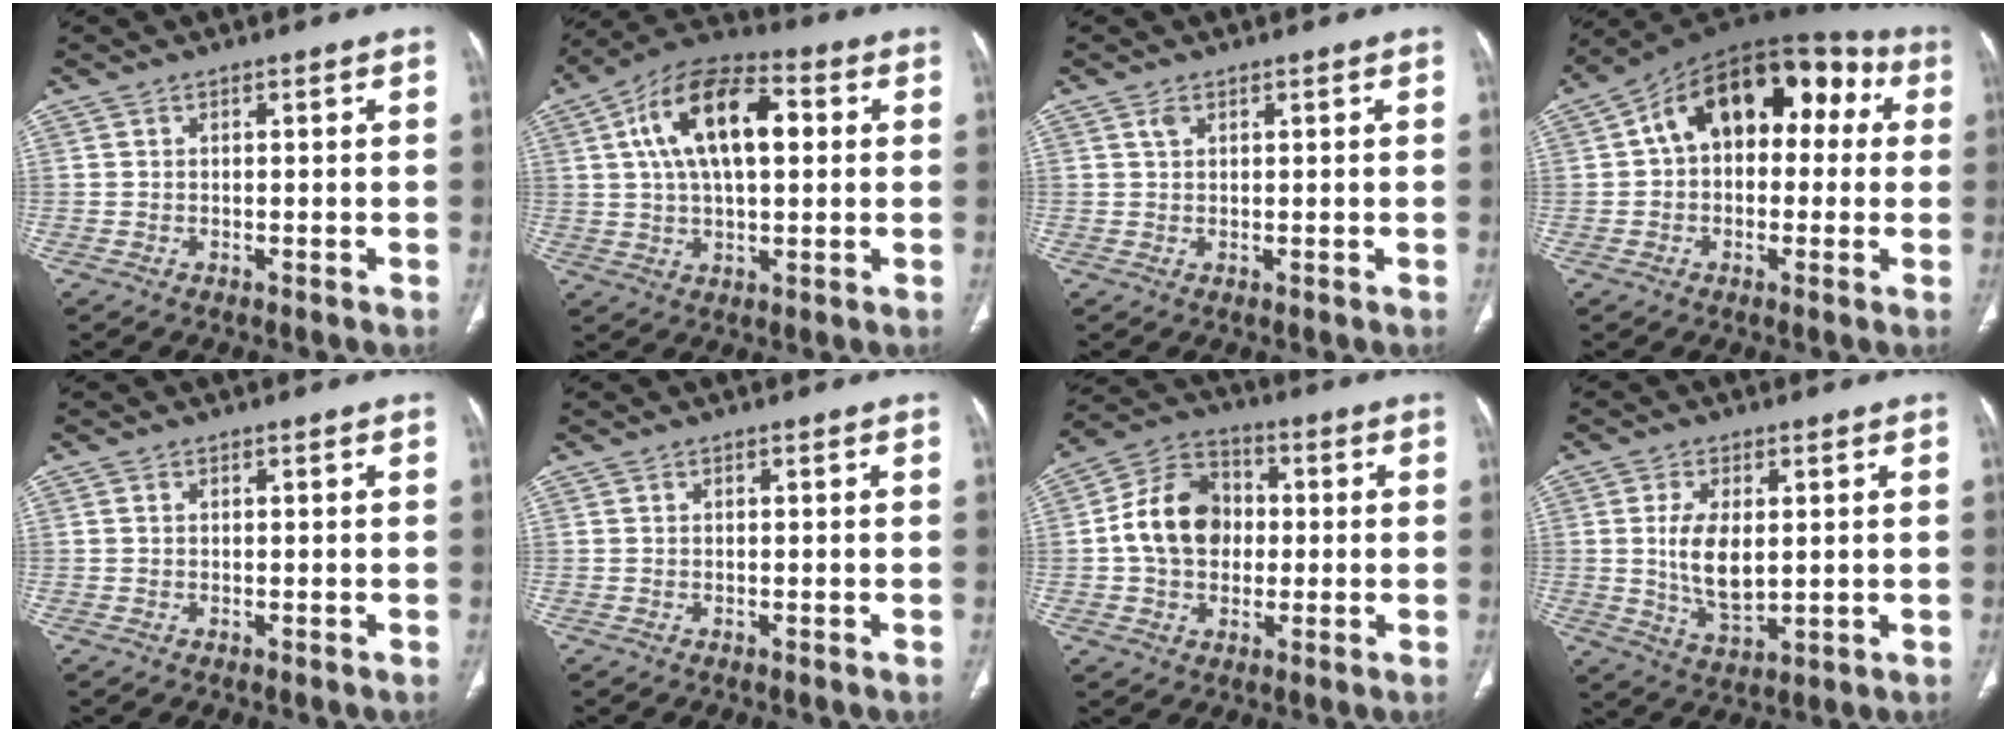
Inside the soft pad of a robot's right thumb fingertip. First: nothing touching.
{"total": 16.8, "force": [3.8, 8.4, 14.0], "torque": [-0.230, 0.019, 0.056]}
{"total": 1.2, "force": [0.7, 0.7, 0.8], "torque": [-0.015, 0.003, 0.014]}
{"total": 18.2, "force": [3.6, 11.4, 13.8], "torque": [-0.156, 0.053, 0.039]}
{"total": 0.0}
{"total": 0.0}
{"total": 13.1, "force": [0.2, 10.2, 8.2], "torque": [-0.121, 0.027, -0.003]}
{"total": 9.0, "force": [0.9, 4.7, 7.6], "torque": [-0.137, -0.019, 0.026]}